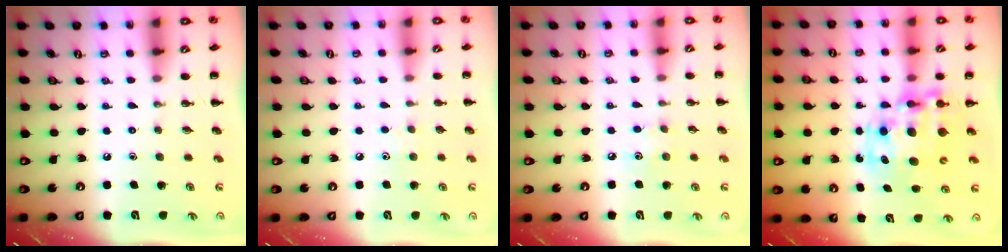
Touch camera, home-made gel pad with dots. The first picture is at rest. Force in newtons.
{"total": 3.7, "press": 3.6, "slide": 1.2}
{"total": 4.4, "press": 4.3, "slide": 1.1}
{"total": 11.7, "press": 11.4, "slide": 2.8}